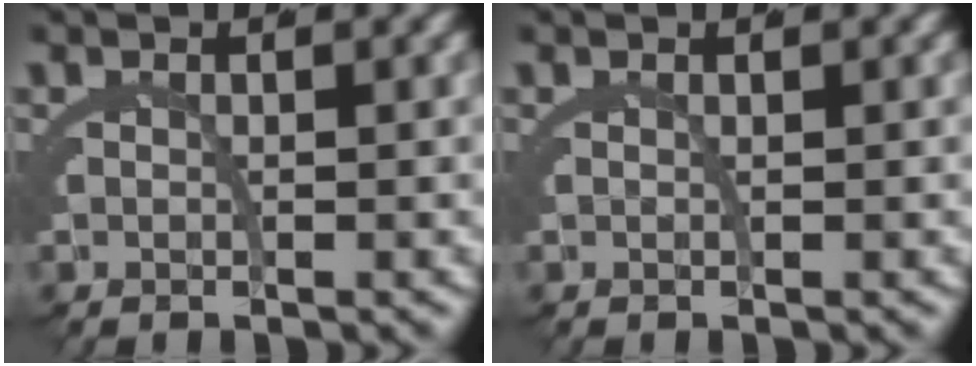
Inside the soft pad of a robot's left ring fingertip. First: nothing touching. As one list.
[{"total": 0.0}]